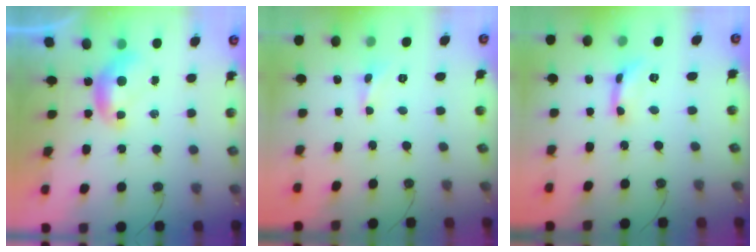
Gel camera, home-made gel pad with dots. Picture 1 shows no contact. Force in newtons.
{"total": 1.2, "press": 1.1, "slide": 0.5}
{"total": 2.1, "press": 2.0, "slide": 0.5}